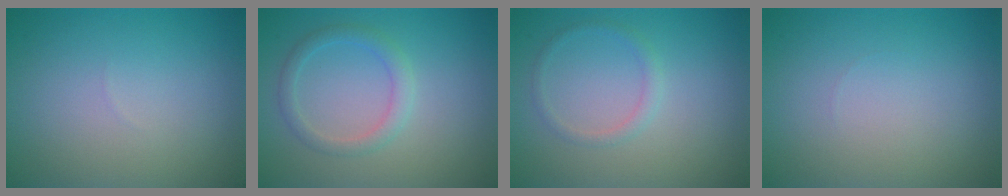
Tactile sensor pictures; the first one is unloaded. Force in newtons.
{"total": 2.0, "press": 2.0, "slide": 0.1}
{"total": 1.2, "press": 1.2, "slide": 0.0}
{"total": 0.0}